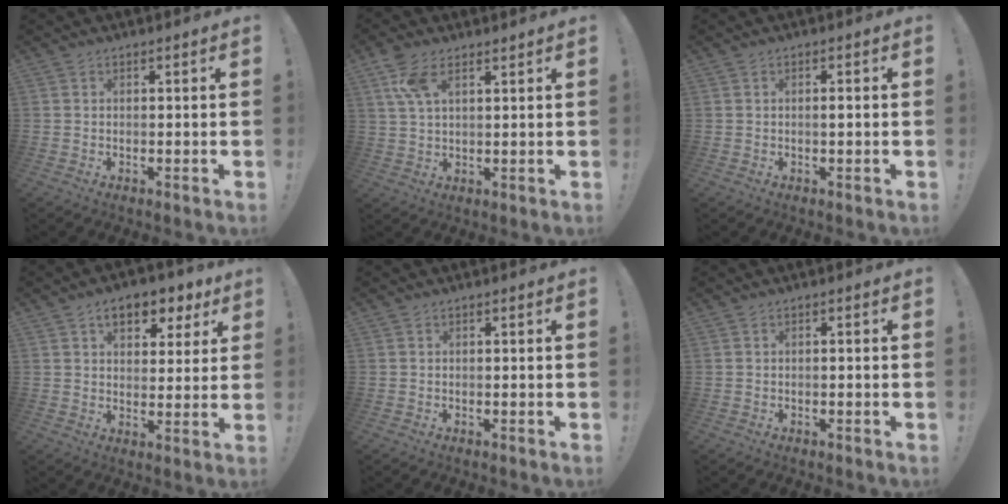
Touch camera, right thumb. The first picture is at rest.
{"total": 7.7, "force": [4.3, 3.5, 5.3], "torque": [-0.108, -0.011, 0.082]}
{"total": 1.0, "force": [-0.2, 0.0, 1.0], "torque": [-0.011, -0.002, -0.006]}
{"total": 9.5, "force": [5.1, 5.5, 5.7], "torque": [-0.067, -0.027, 0.088]}
{"total": 0.0}
{"total": 0.7, "force": [-0.6, -0.1, 0.3], "torque": [-0.005, -0.001, -0.010]}